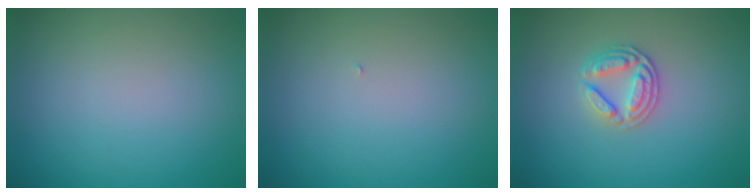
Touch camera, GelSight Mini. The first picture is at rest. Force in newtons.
{"total": 0.0}
{"total": 2.6, "press": 2.5, "slide": 0.6}